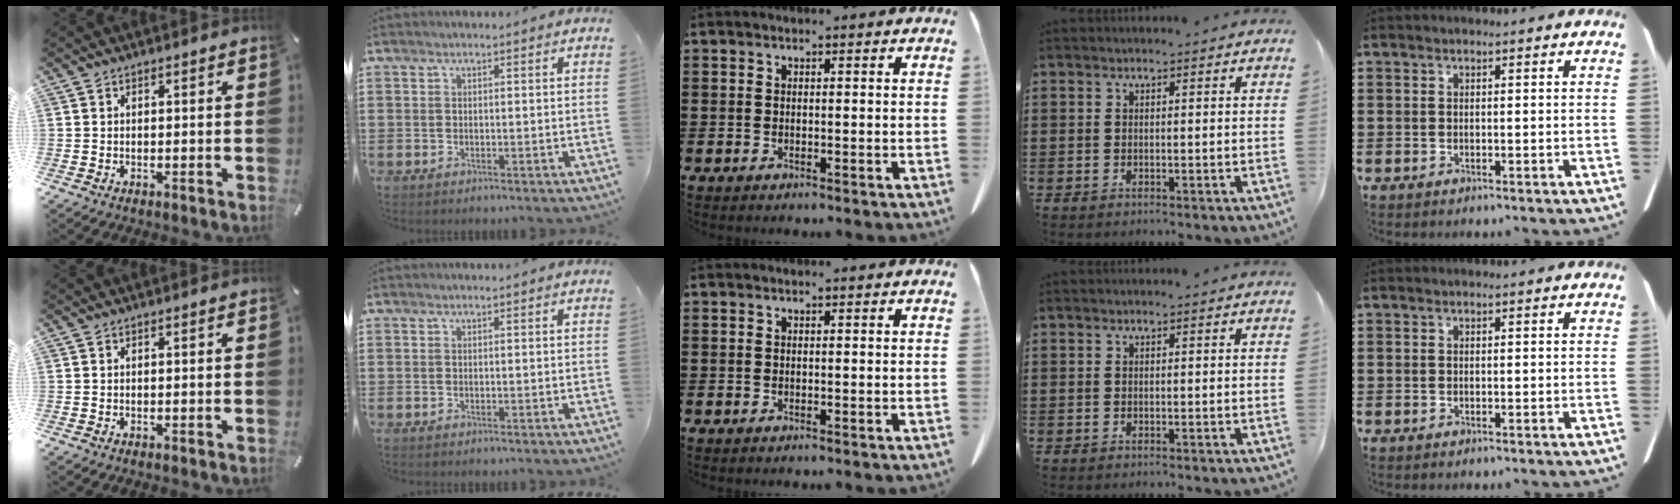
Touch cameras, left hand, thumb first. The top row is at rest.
{}